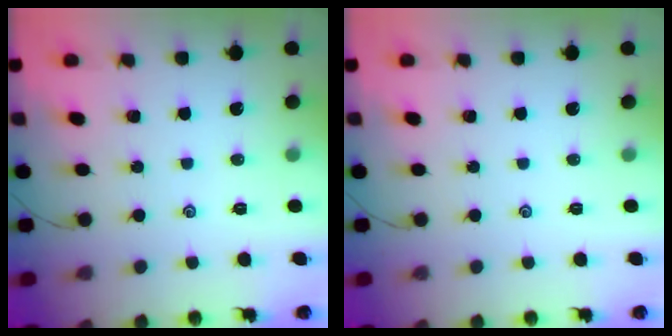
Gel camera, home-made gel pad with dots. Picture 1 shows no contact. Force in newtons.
{"total": 0.0}